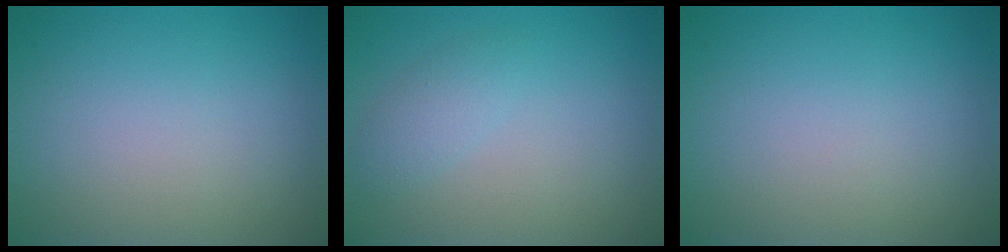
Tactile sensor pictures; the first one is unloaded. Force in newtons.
{"total": 1.6, "press": 1.6, "slide": 0.0}
{"total": 0.0}